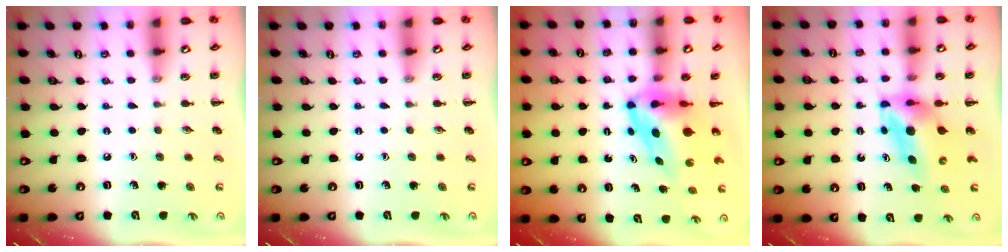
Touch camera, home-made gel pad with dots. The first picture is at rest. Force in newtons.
{"total": 0.0}
{"total": 6.9, "press": 6.7, "slide": 1.7}
{"total": 5.2, "press": 5.1, "slide": 1.0}